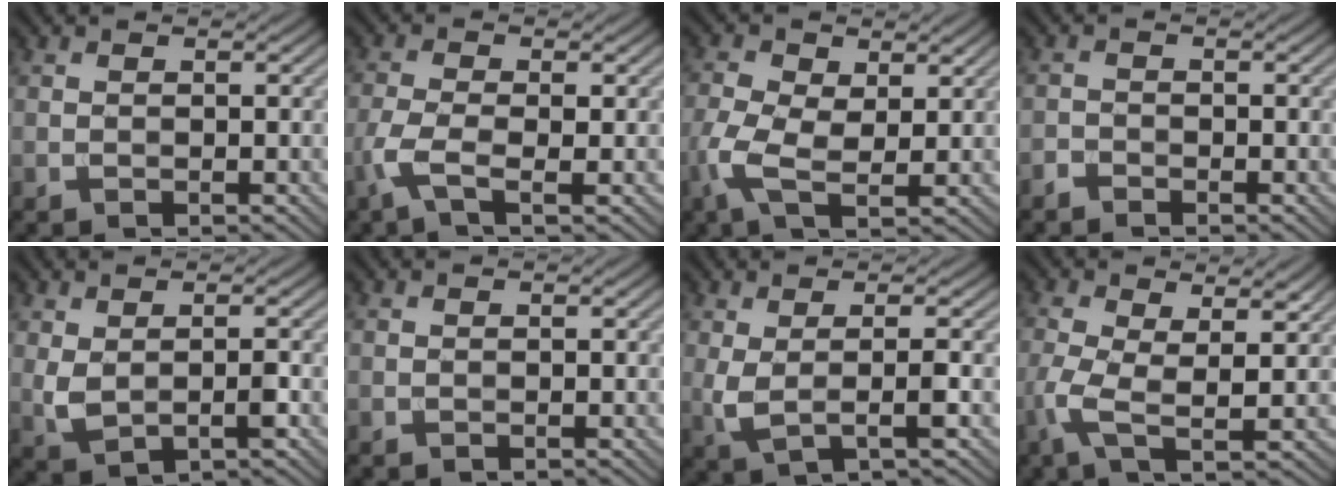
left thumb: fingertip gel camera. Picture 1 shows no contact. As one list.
[{"total": 4.0, "force": [-1.6, 1.2, 3.4], "torque": [-0.086, 0.000, -0.042]}, {"total": 5.8, "force": [-0.4, 3.0, 4.9], "torque": [-0.129, 0.001, -0.014]}, {"total": 1.3, "force": [-1.2, 0.4, 0.3], "torque": [-0.005, 0.000, -0.028]}, {"total": 3.6, "force": [-0.1, 1.8, 3.2], "torque": [-0.075, -0.006, 0.005]}, {"total": 0.0}, {"total": 3.9, "force": [0.1, 0.8, 3.8], "torque": [-0.085, 0.001, 0.002]}, {"total": 5.8, "force": [0.1, 2.2, 5.4], "torque": [-0.134, 0.000, -0.004]}]